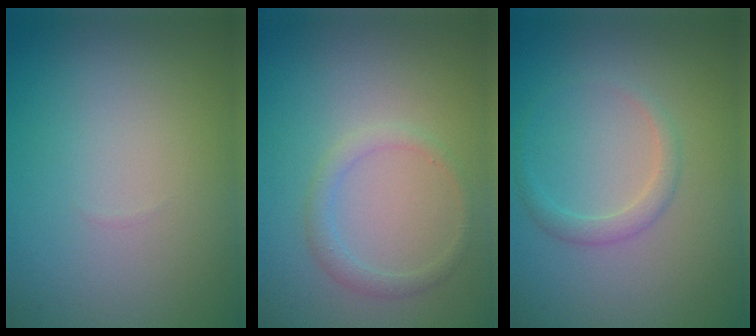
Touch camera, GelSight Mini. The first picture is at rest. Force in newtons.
{"total": 1.5, "press": 1.5, "slide": 0.1}
{"total": 1.4, "press": 1.4, "slide": 0.0}